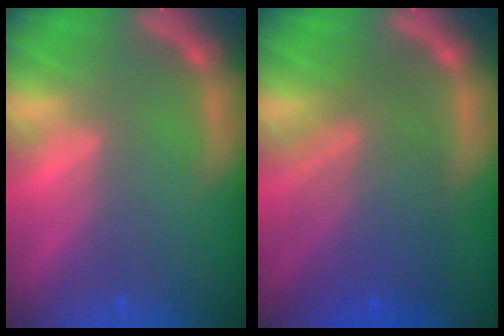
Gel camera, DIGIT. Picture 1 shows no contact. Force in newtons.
{"total": 8.0}